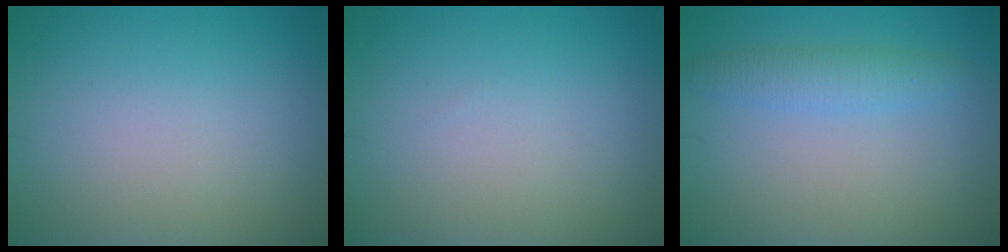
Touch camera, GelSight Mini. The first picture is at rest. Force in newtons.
{"total": 0.0}
{"total": 2.3, "press": 2.3, "slide": 0.2}